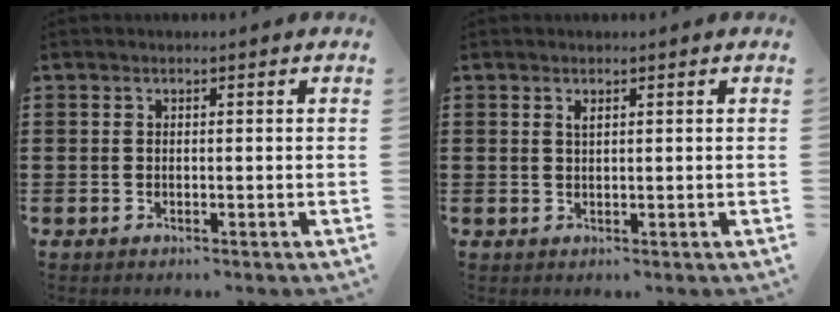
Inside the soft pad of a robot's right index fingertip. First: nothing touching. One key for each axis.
{"total": 0.9, "fx": 0.6, "fy": 0.3, "fz": 0.7, "tx": -0.015, "ty": 0.002, "tz": 0.010}